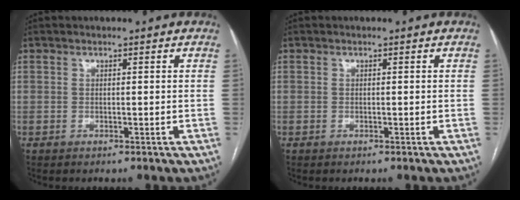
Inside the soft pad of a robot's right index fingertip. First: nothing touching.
{"total": 0.0}